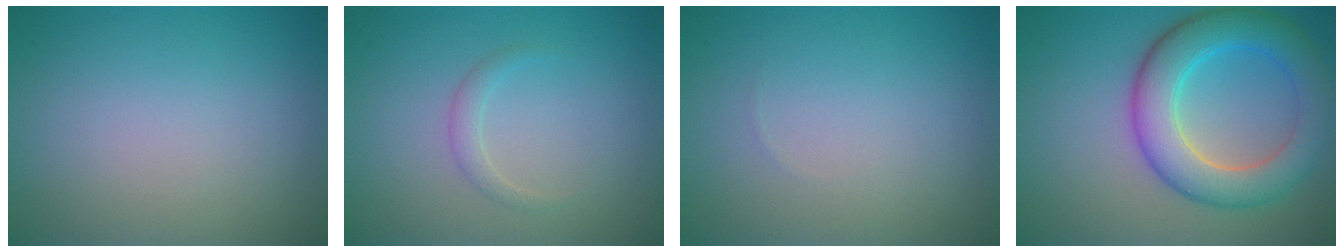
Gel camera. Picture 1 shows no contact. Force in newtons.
{"total": 1.1, "press": 1.1, "slide": 0.1}
{"total": 0.0}
{"total": 7.3, "press": 7.3, "slide": 0.1}